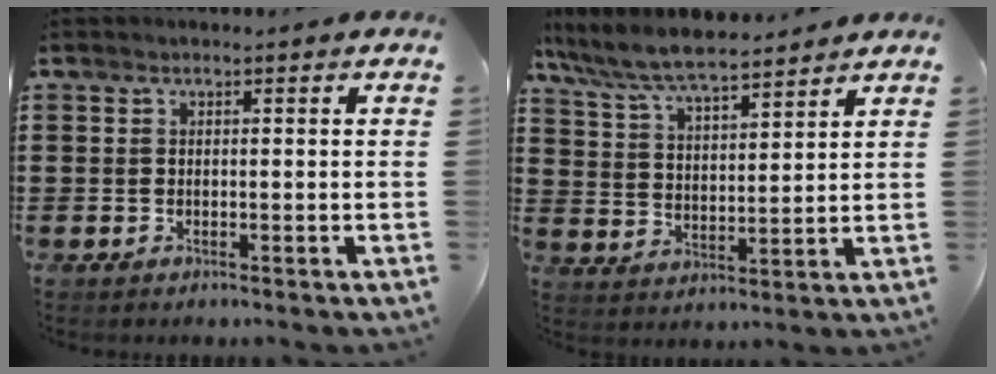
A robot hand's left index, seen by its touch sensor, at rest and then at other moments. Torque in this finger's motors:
{"motor_torque": [0.81, -0.85, 0.74, 0.21]}